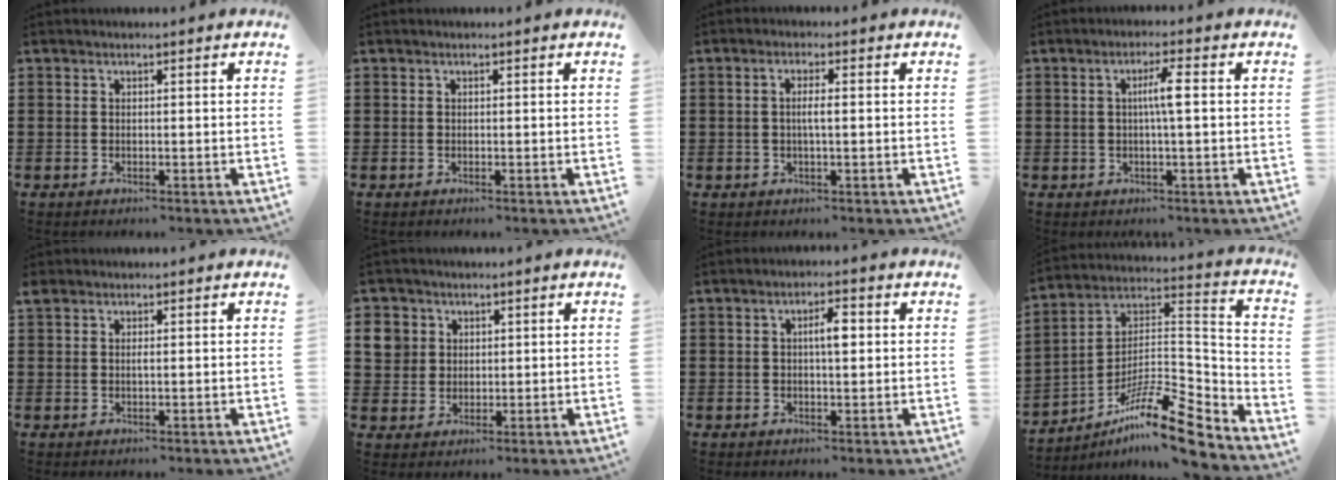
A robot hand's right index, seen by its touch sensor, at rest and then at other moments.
{"total": 0.0}
{"total": 2.6, "force": [-0.2, 0.3, 2.5], "torque": [-0.046, -0.003, -0.004]}
{"total": 3.7, "force": [0.3, -0.2, 3.7], "torque": [-0.069, -0.002, -0.001]}
{"total": 0.8, "force": [0.4, 0.3, 0.7], "torque": [-0.015, 0.002, 0.007]}
{"total": 4.8, "force": [1.6, 4.4, 1.0], "torque": [-0.033, 0.012, 0.029]}
{"total": 3.6, "force": [0.6, 1.1, 3.4], "torque": [-0.058, 0.004, 0.005]}
{"total": 13.3, "force": [-10.1, 2.1, 8.3], "torque": [-0.145, 0.018, -0.192]}